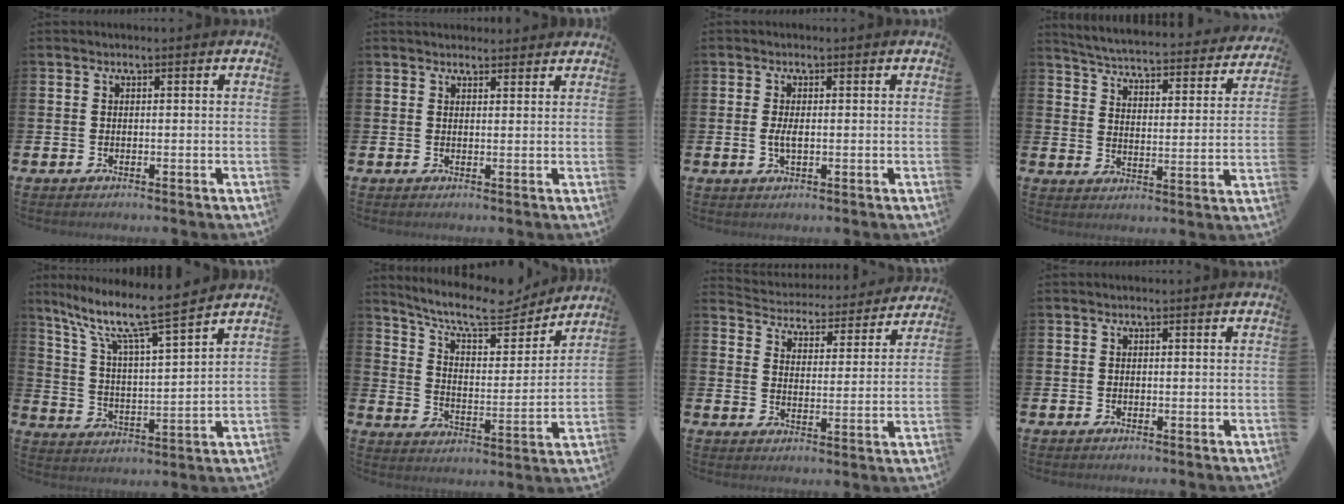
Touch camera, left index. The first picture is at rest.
{"total": 2.0, "force": [1.9, 0.7, 0.0], "torque": [0.016, -0.010, 0.031]}
{"total": 2.1, "force": [-0.1, 0.9, 1.9], "torque": [-0.034, 0.001, -0.004]}
{"total": 4.6, "force": [4.4, 0.4, 1.1], "torque": [-0.044, -0.043, 0.069]}
{"total": 9.6, "force": [8.2, 0.8, 4.9], "torque": [-0.121, -0.058, 0.133]}
{"total": 10.1, "force": [9.0, 2.5, 3.8], "torque": [-0.090, -0.060, 0.154]}
{"total": 4.4, "force": [4.2, 1.0, 0.0], "torque": [-0.021, -0.045, 0.067]}
{"total": 0.0}